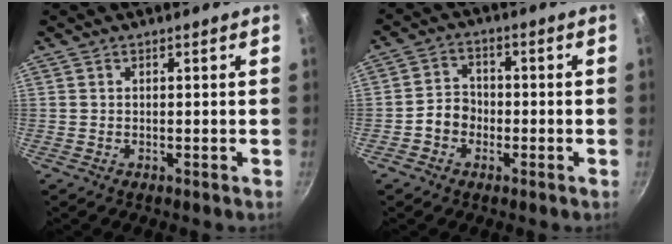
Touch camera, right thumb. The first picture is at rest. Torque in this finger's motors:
{"motor_torque": [0.61, 0.79, 0.63, -0.27, 0.03]}